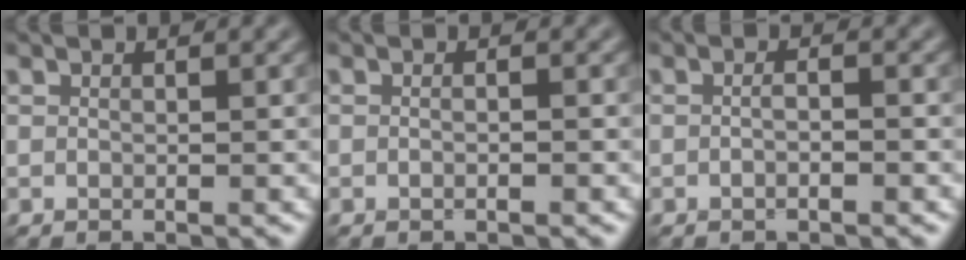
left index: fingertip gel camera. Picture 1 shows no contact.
{"total": 1.2, "force": [0.0, 0.6, 1.0], "torque": [0.006, -0.006, -0.013]}
{"total": 1.3, "force": [-0.3, 0.4, 1.2], "torque": [-0.001, -0.004, -0.011]}